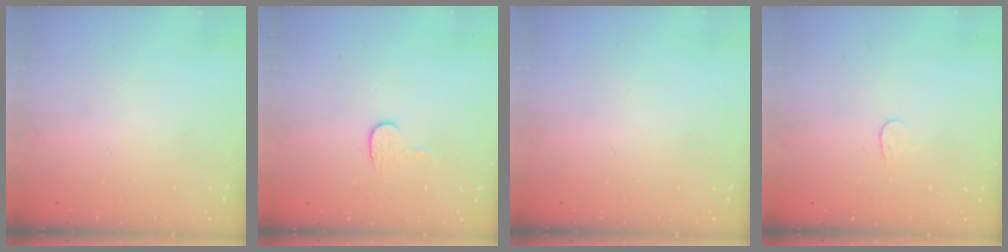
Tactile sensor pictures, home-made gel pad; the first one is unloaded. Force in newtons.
{"total": 4.5, "press": 4.5, "slide": 0.4}
{"total": 0.0}
{"total": 3.6, "press": 3.6, "slide": 0.3}